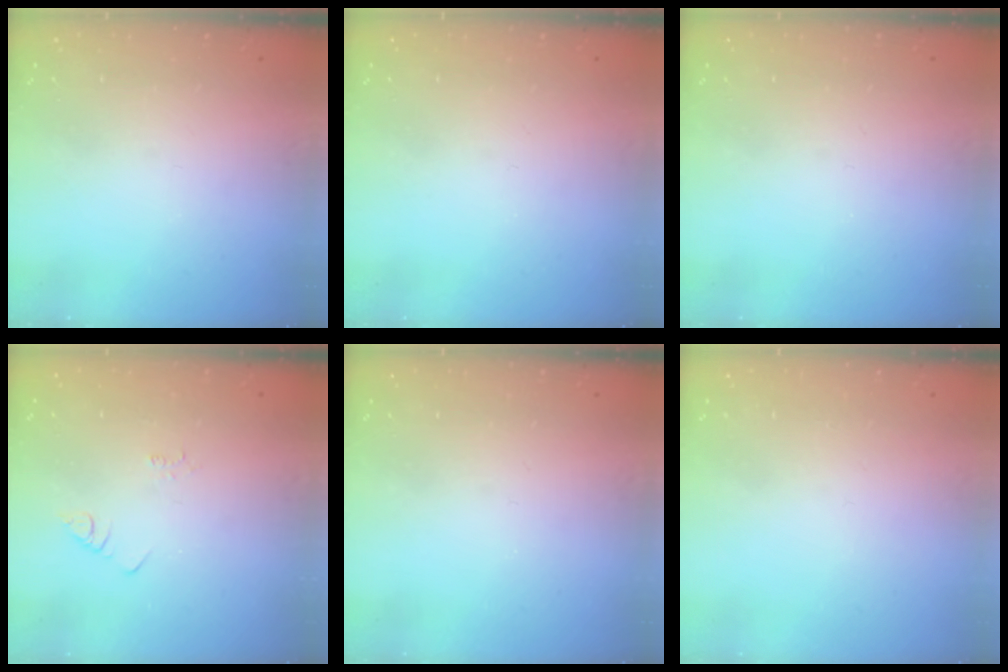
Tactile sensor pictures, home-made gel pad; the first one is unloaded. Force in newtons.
{"total": 0.0}
{"total": 0.0}
{"total": 1.9, "press": 1.9, "slide": 0.2}
{"total": 0.0}
{"total": 1.8, "press": 1.8, "slide": 0.1}